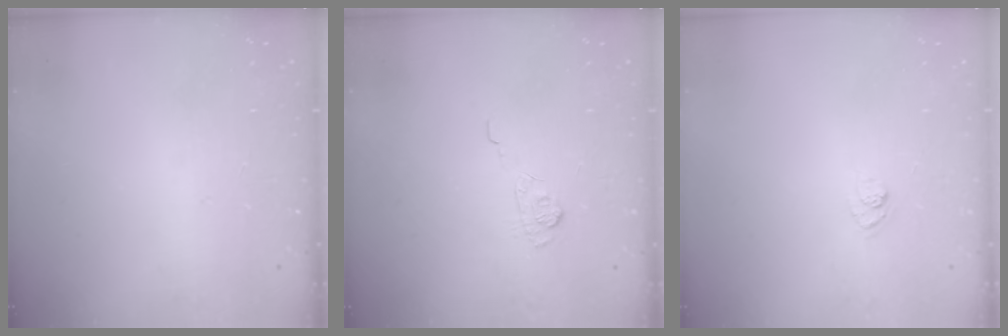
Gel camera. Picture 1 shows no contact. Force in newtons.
{"total": 8.2, "press": 8.0, "slide": 1.5}
{"total": 3.2, "press": 3.0, "slide": 1.0}